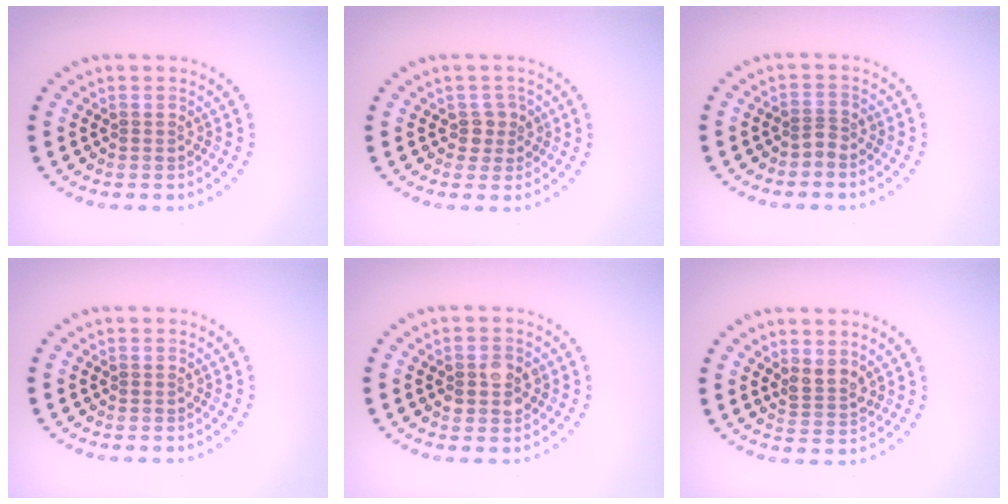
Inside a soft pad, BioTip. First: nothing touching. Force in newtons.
{"total": 1.5, "press": 1.3, "slide": 0.7}
{"total": 0.8, "press": 0.4, "slide": 0.7}
{"total": 0.0}
{"total": 2.6, "press": 2.6, "slide": 0.2}
{"total": 2.0, "press": 1.7, "slide": 1.2}